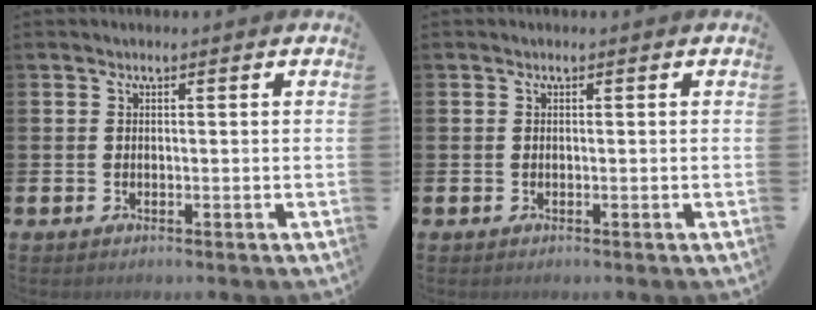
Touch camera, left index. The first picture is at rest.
{"total": 0.0}